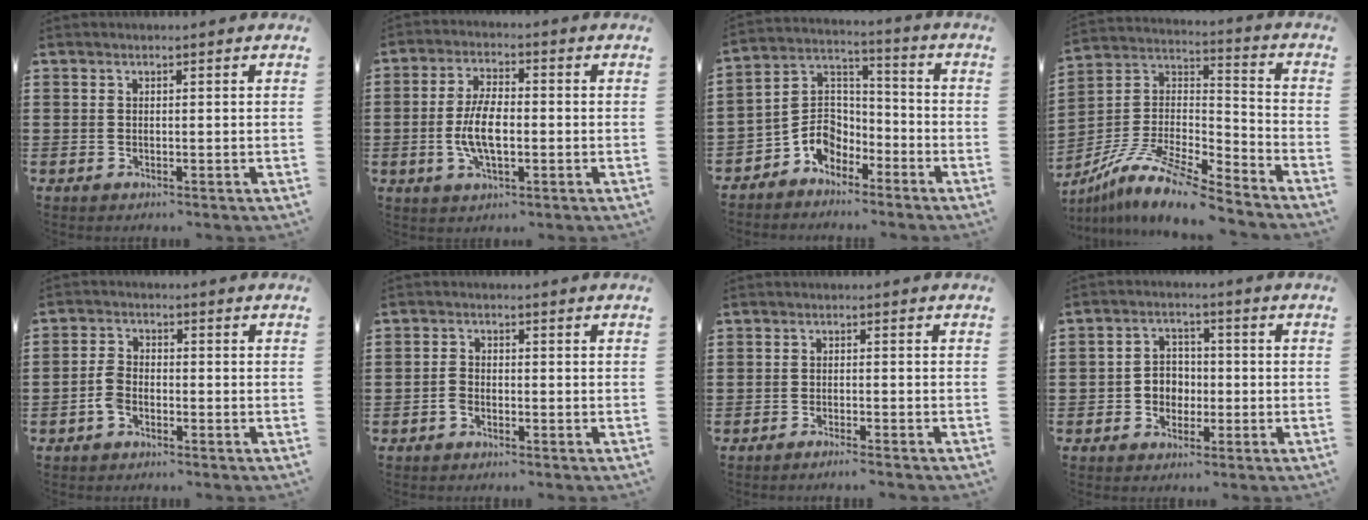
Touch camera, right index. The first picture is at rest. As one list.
[{"total": 6.9, "force": [-1.1, 2.9, 6.1], "torque": [-0.134, -0.003, -0.026]}, {"total": 6.8, "force": [-3.9, 5.1, 2.2], "torque": [-0.069, 0.008, -0.085]}, {"total": 11.5, "force": [-9.6, 1.8, 6.1], "torque": [-0.128, 0.013, -0.193]}, {"total": 3.2, "force": [-1.6, 1.8, 2.1], "torque": [-0.061, -0.002, -0.037]}, {"total": 1.7, "force": [-1.0, 1.1, 0.9], "torque": [-0.028, -0.001, -0.022]}, {"total": 1.5, "force": [-1.4, -0.5, 0.5], "torque": [-0.008, -0.002, -0.026]}, {"total": 3.7, "force": [-1.3, 3.2, 1.3], "torque": [-0.035, 0.009, -0.030]}]